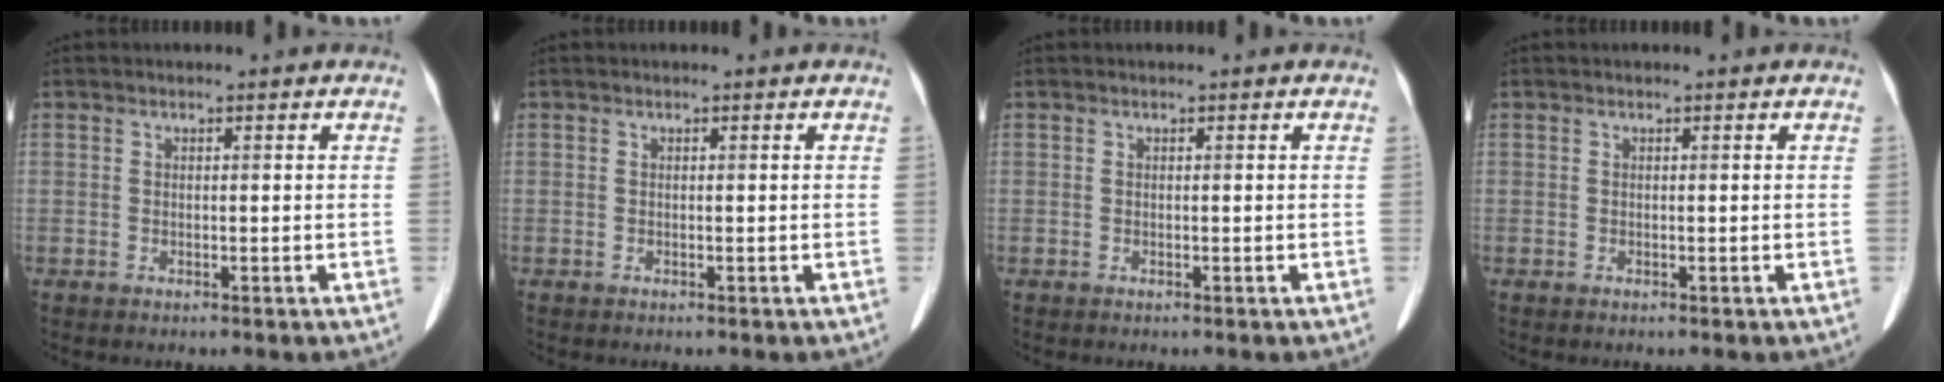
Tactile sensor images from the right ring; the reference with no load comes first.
{"total": 0.0}
{"total": 0.0}
{"total": 0.0}